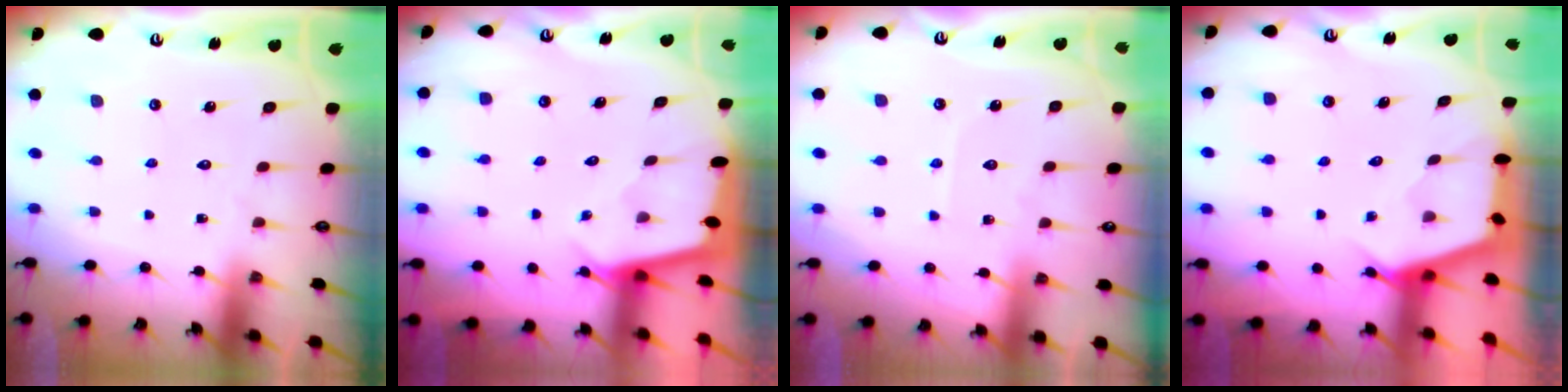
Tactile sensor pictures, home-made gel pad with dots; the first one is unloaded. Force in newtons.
{"total": 2.0, "press": 2.0, "slide": 0.2}
{"total": 3.6, "press": 3.6, "slide": 0.4}
{"total": 2.6, "press": 2.6, "slide": 0.4}